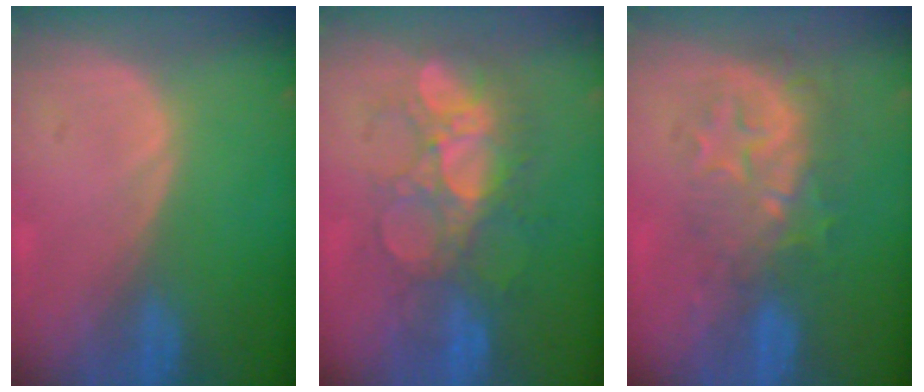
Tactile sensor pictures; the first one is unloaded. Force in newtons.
{"total": 8.7, "press": 8.5, "slide": 1.6}
{"total": 9.2, "press": 8.1, "slide": 4.5}